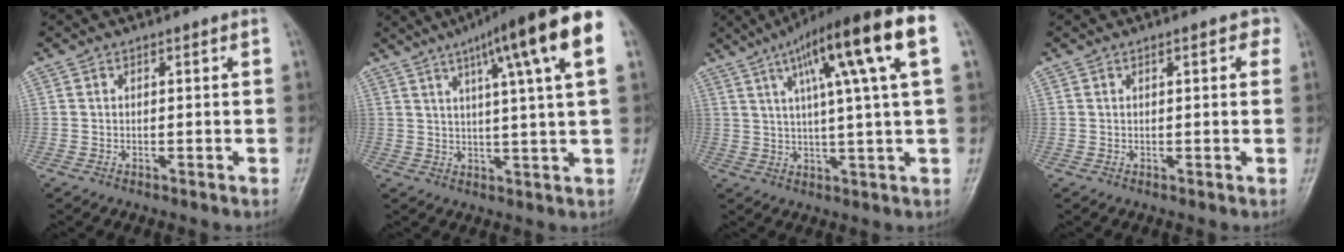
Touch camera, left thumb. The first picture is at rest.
{"total": 16.6, "force": [7.5, 1.4, 14.7], "torque": [-0.212, -0.001, 0.098]}
{"total": 17.6, "force": [6.8, 1.7, 16.2], "torque": [-0.248, 0.014, 0.099]}
{"total": 2.6, "force": [1.1, 1.0, 2.1], "torque": [-0.018, 0.001, 0.009]}